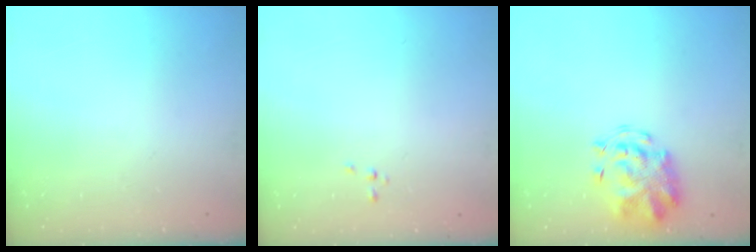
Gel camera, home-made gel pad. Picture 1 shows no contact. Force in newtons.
{"total": 0.0}
{"total": 3.8, "press": 3.6, "slide": 1.3}